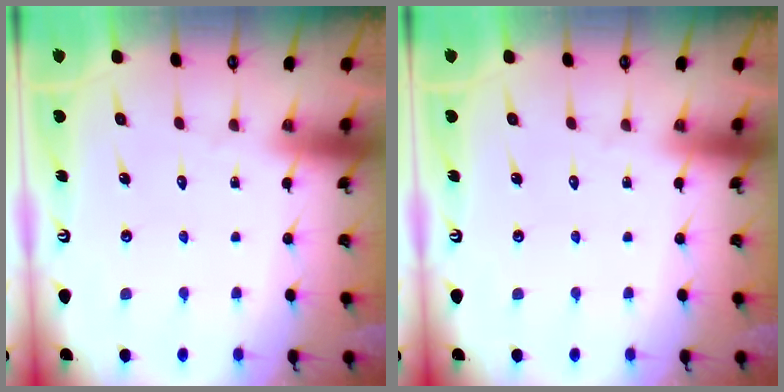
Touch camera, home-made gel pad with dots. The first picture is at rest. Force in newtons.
{"total": 0.0}